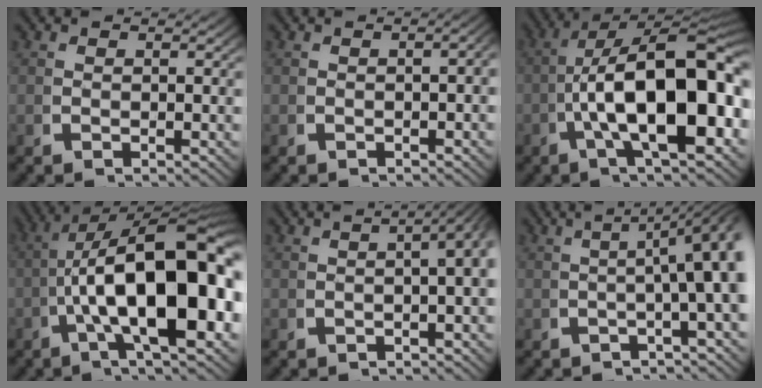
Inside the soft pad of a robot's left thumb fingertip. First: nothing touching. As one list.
[{"total": 1.7, "force": [-0.8, 0.7, 1.3], "torque": [-0.018, 0.003, -0.009]}, {"total": 16.4, "force": [-1.3, 8.4, 14.0], "torque": [-0.229, -0.043, -0.006]}, {"total": 19.5, "force": [-0.8, 9.8, 16.8], "torque": [-0.258, -0.046, 0.004]}, {"total": 6.6, "force": [0.9, 3.6, 5.5], "torque": [-0.054, 0.032, -0.001]}, {"total": 8.4, "force": [0.8, 3.6, 7.5], "torque": [-0.097, 0.017, 0.000]}]